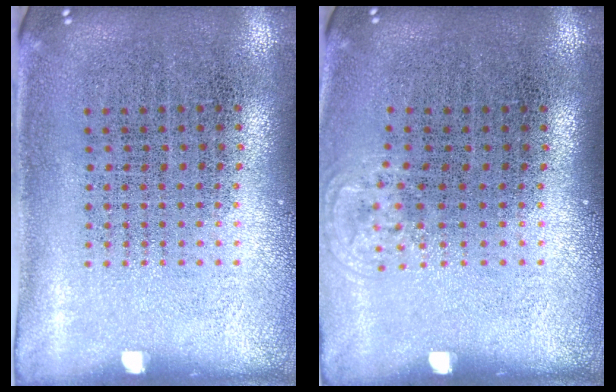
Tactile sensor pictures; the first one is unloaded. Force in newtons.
{"total": 0.6, "press": 0.5, "slide": 0.3}